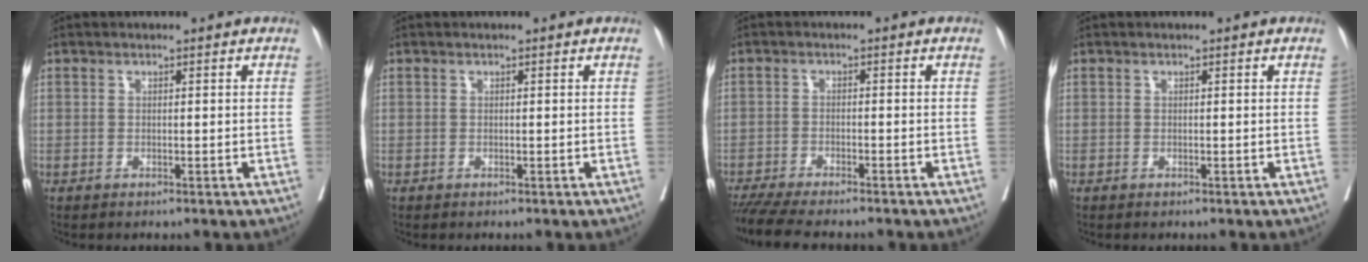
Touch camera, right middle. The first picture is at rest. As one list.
[{"total": 0.0}, {"total": 9.6, "force": [-8.3, 1.0, 4.6], "torque": [-0.061, -0.014, -0.131]}, {"total": 0.0}]